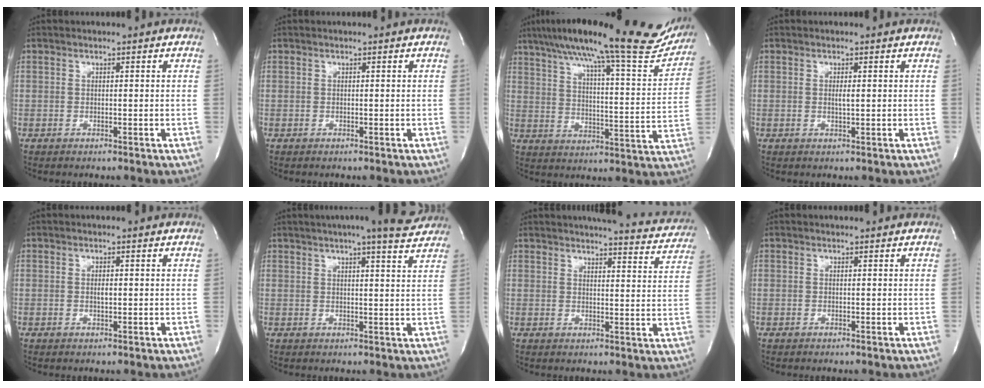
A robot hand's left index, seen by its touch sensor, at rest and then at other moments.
{"total": 0.0}
{"total": 26.9, "force": [22.8, 2.8, 14.0], "torque": [-0.220, -0.029, 0.300]}
{"total": 1.1, "force": [0.0, 0.1, 1.1], "torque": [-0.024, -0.003, 0.000]}
{"total": 1.0, "force": [-0.1, 0.3, 0.9], "torque": [-0.017, -0.003, -0.001]}
{"total": 10.0, "force": [8.5, 0.6, 5.2], "torque": [-0.073, 0.003, 0.094]}
{"total": 13.8, "force": [13.1, 1.9, 3.7], "torque": [-0.034, -0.042, 0.133]}
{"total": 0.0}